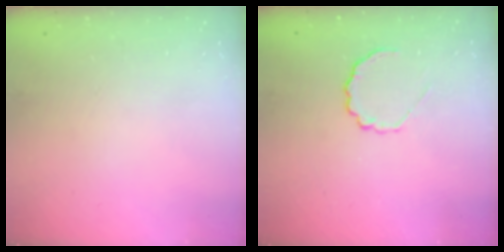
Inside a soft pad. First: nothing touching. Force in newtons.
{"total": 4.4, "press": 4.4, "slide": 0.9}